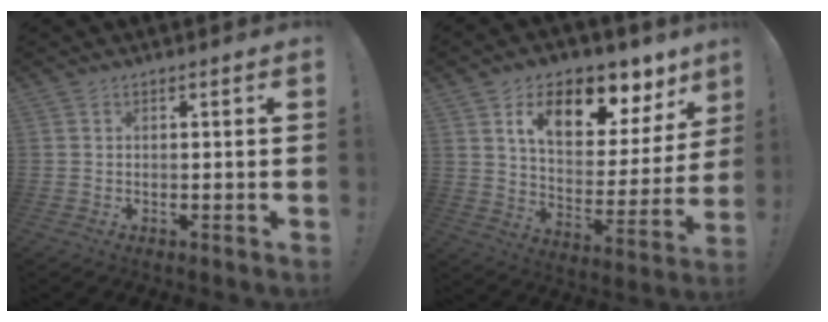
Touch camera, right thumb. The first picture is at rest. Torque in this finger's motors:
{"motor_torque": [0.03, 2.12, 0.68, 0.34, 0.25]}